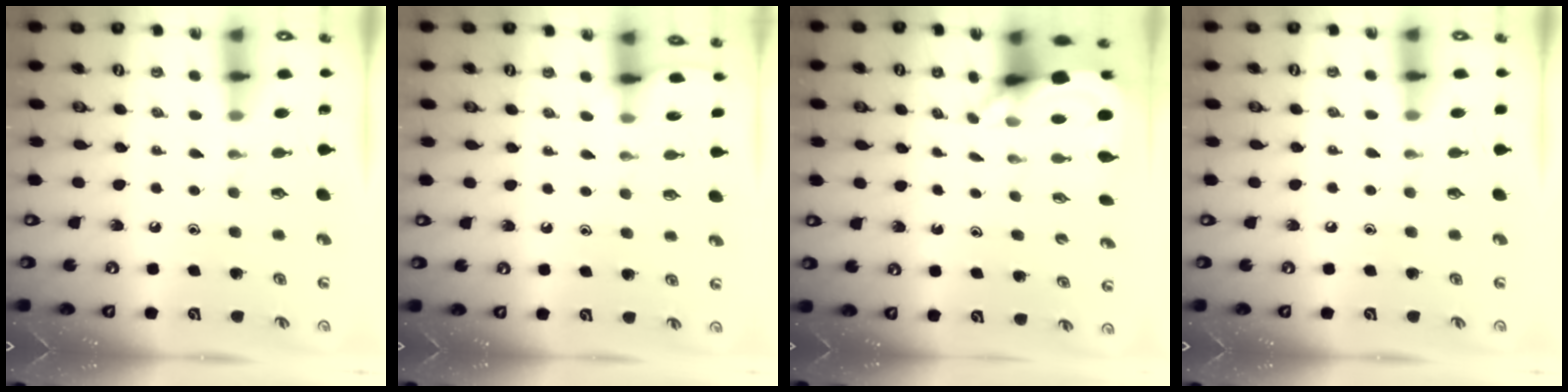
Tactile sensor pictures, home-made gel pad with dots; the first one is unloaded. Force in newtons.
{"total": 3.6, "press": 3.6, "slide": 0.5}
{"total": 3.9, "press": 3.9, "slide": 0.2}
{"total": 4.0, "press": 4.0, "slide": 0.6}